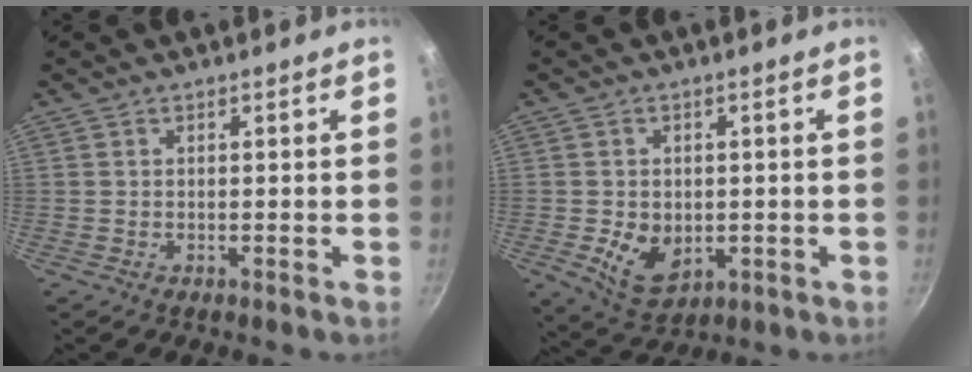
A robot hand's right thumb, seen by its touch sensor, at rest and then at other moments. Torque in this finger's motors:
{"motor_torque": [-0.60, 0.87, 0.27, 0.54, 0.19]}